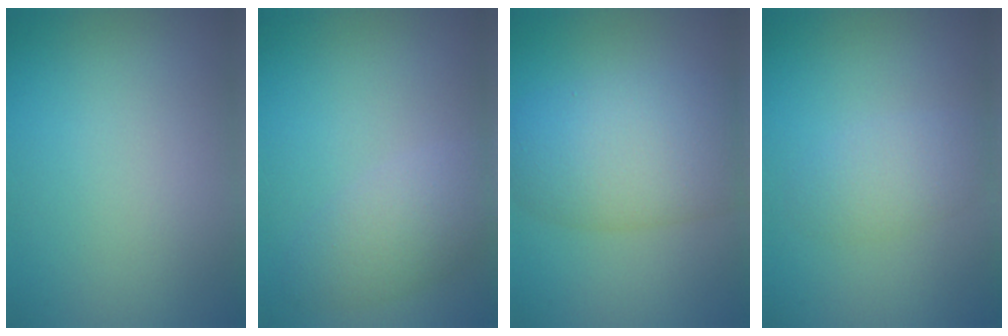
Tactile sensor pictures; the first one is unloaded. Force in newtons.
{"total": 3.5, "press": 3.5, "slide": 0.2}
{"total": 8.0, "press": 8.0, "slide": 0.2}
{"total": 2.3, "press": 2.3, "slide": 0.1}